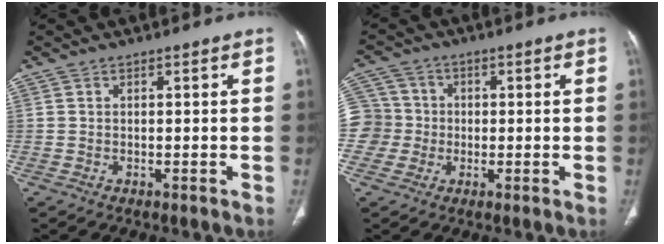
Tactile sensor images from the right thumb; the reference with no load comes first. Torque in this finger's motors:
{"motor_torque": [-1.19, 3.21, 2.42, 0.36, 0.98]}